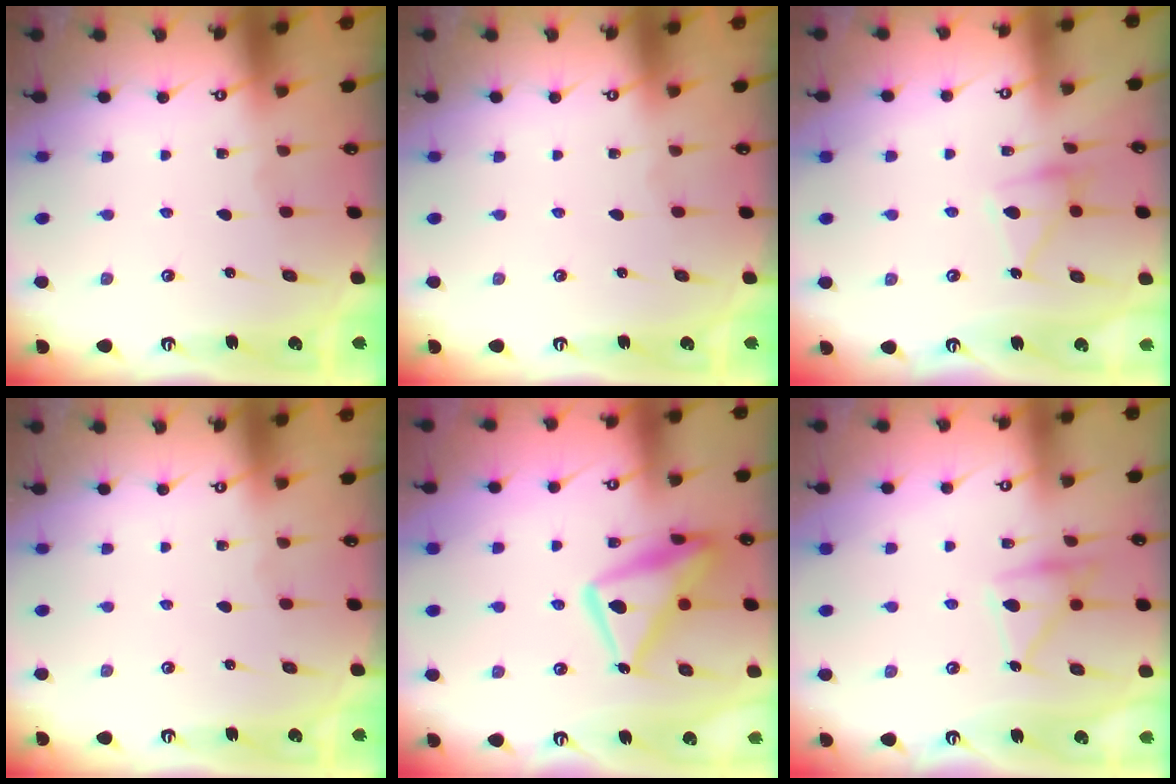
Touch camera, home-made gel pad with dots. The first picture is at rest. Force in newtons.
{"total": 0.0}
{"total": 12.2, "press": 12.2, "slide": 0.8}
{"total": 0.0}
{"total": 16.2, "press": 16.1, "slide": 1.5}
{"total": 14.8, "press": 14.8, "slide": 0.9}